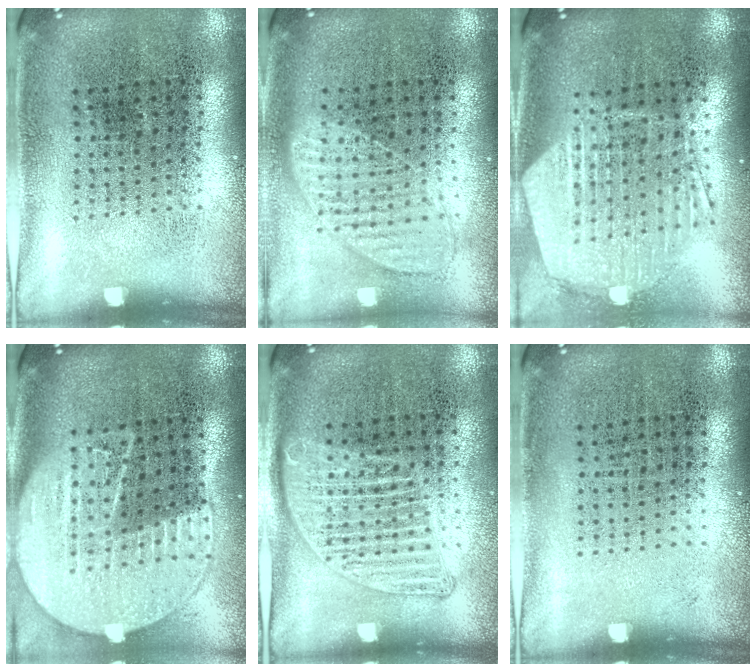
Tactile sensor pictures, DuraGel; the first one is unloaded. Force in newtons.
{"total": 1.0, "press": 1.0, "slide": 0.1}
{"total": 1.8, "press": 1.7, "slide": 0.7}
{"total": 2.1, "press": 1.9, "slide": 1.0}
{"total": 1.5, "press": 1.4, "slide": 0.5}
{"total": 0.0}